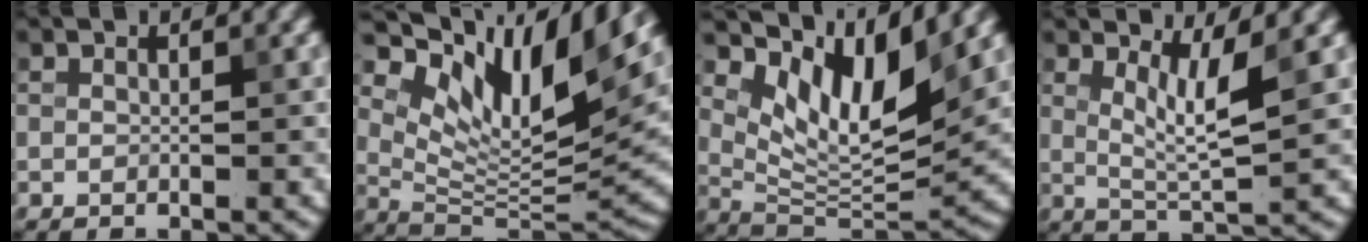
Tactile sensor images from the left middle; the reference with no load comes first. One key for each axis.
{"total": 11.6, "fx": 6.2, "fy": 4.2, "fz": 8.8, "tx": -0.143, "ty": -0.007, "tz": 0.125}
{"total": 8.7, "fx": 4.5, "fy": 3.4, "fz": 6.7, "tx": -0.114, "ty": -0.016, "tz": 0.086}
{"total": 4.1, "fx": 1.3, "fy": 0.8, "fz": 3.8, "tx": -0.071, "ty": -0.012, "tz": 0.029}